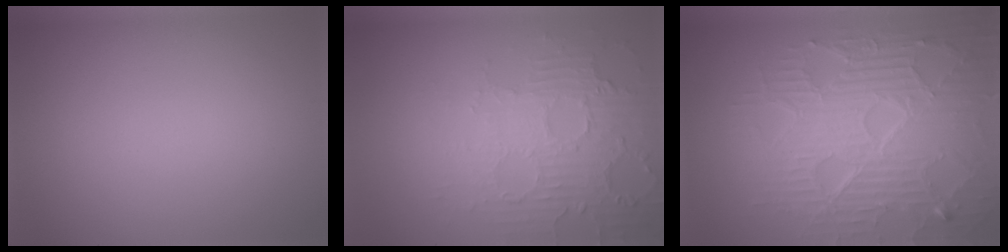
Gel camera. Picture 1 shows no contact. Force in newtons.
{"total": 4.3, "press": 3.8, "slide": 2.0}
{"total": 9.2, "press": 6.6, "slide": 6.5}